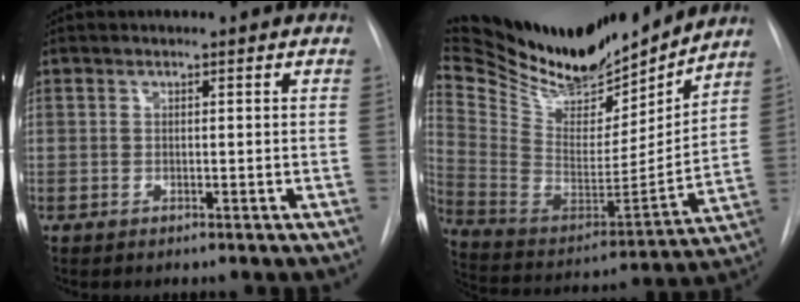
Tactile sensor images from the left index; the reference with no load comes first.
{"total": 27.6, "force": [24.3, 7.0, 11.1], "torque": [-0.221, -0.025, 0.388]}